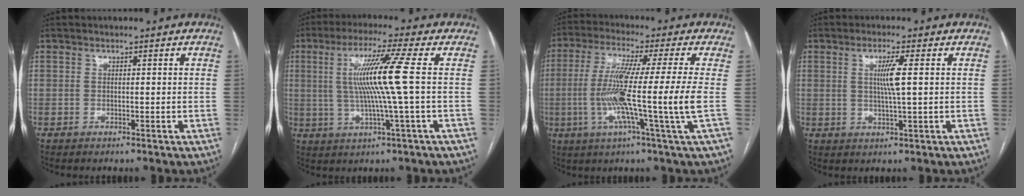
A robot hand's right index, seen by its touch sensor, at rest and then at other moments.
{"total": 10.4, "force": [1.0, -1.9, 10.2], "torque": [-0.194, 0.005, 0.022]}
{"total": 13.7, "force": [-2.1, -2.2, 13.4], "torque": [-0.248, -0.021, -0.045]}
{"total": 4.4, "force": [0.8, -0.3, 4.3], "torque": [-0.082, -0.003, 0.016]}